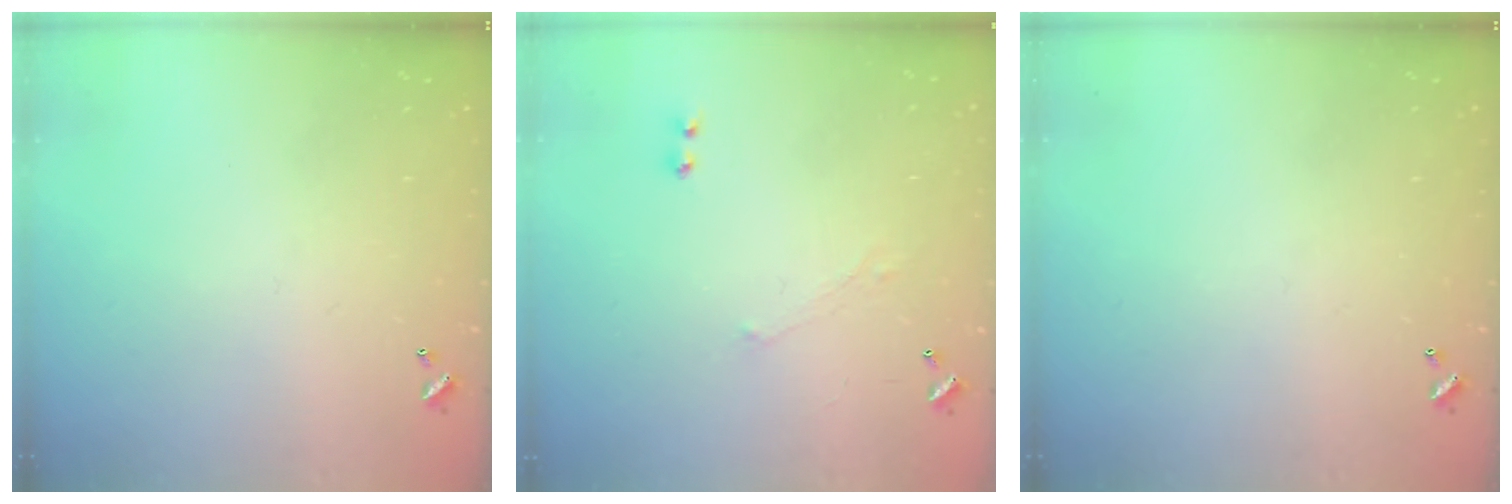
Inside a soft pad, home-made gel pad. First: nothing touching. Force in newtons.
{"total": 1.0, "press": 0.9, "slide": 0.5}
{"total": 0.0}